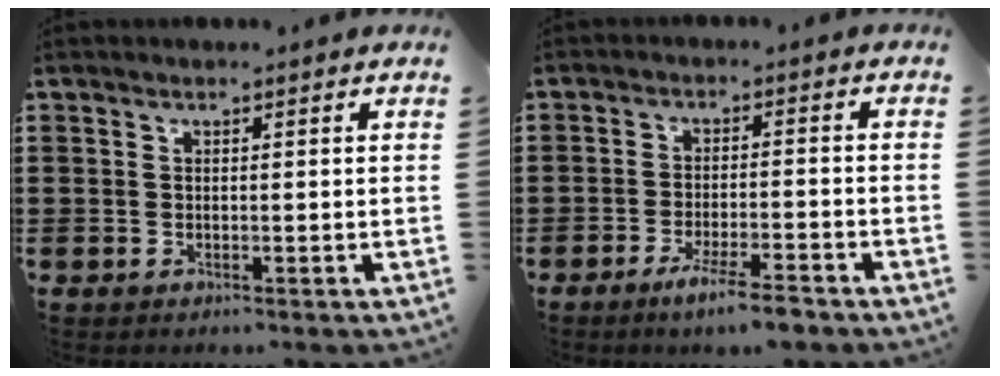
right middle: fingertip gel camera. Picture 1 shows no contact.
{"total": 5.2, "force": [-4.0, 0.2, 3.3], "torque": [-0.059, -0.007, -0.070]}